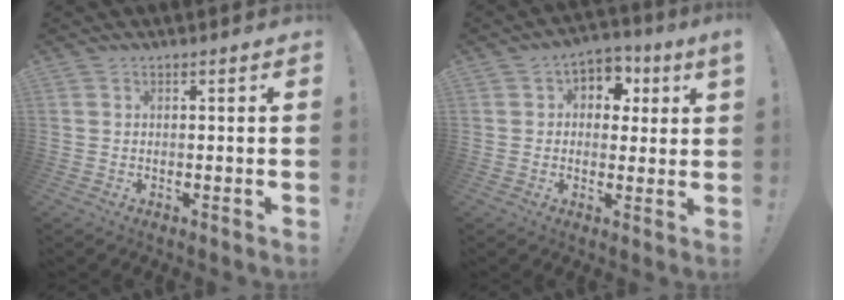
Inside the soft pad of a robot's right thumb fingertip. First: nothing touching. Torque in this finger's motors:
{"motor_torque": [0.02, 0.04, 0.45, 0.31, 0.09]}